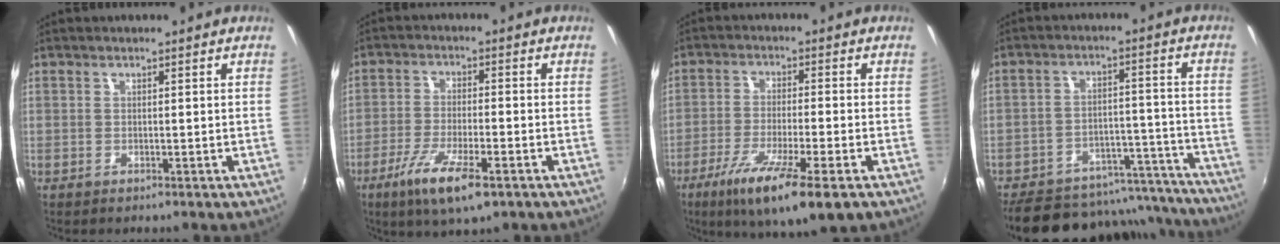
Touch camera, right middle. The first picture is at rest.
{"total": 10.1, "force": [-5.8, 2.2, 8.0], "torque": [-0.169, -0.024, -0.104]}
{"total": 13.1, "force": [-7.2, 1.7, 10.8], "torque": [-0.208, -0.038, -0.127]}
{"total": 21.9, "force": [-18.6, 9.4, 6.7], "torque": [-0.133, 0.059, -0.226]}